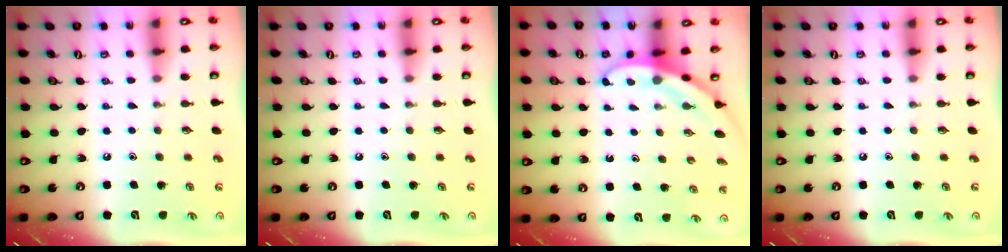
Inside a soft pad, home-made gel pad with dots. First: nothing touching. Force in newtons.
{"total": 0.0}
{"total": 3.2, "press": 3.2, "slide": 0.1}
{"total": 0.0}